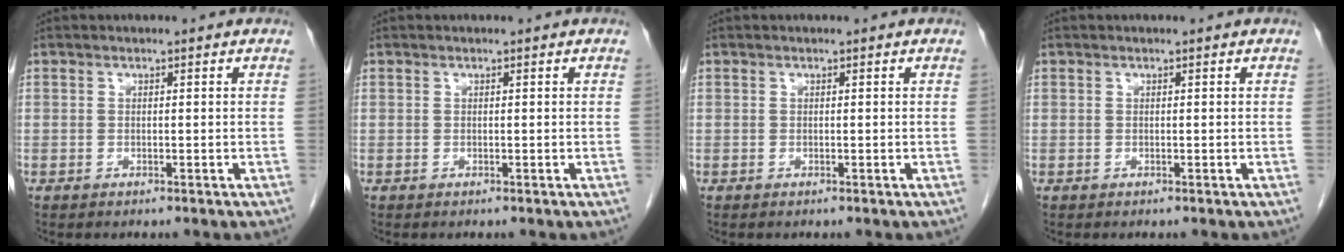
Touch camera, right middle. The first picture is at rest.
{"total": 0.0}
{"total": 0.0}
{"total": 0.0}